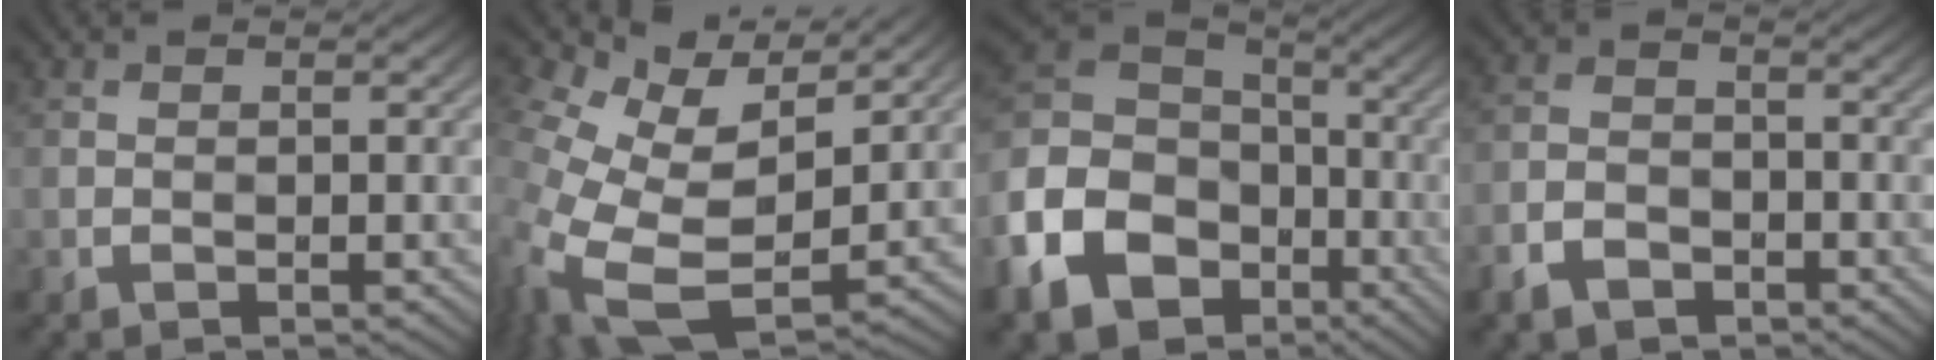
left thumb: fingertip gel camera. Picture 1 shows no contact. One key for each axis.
{"total": 14.2, "fx": 3.0, "fy": 9.1, "fz": 10.4, "tx": -0.259, "ty": -0.017, "tz": 0.075}
{"total": 18.0, "fx": -7.9, "fy": 13.2, "fz": 9.2, "tx": -0.280, "ty": -0.045, "tz": -0.139}
{"total": 4.6, "fx": -3.0, "fy": 2.8, "fz": 2.0, "tx": -0.045, "ty": -0.003, "tz": -0.066}